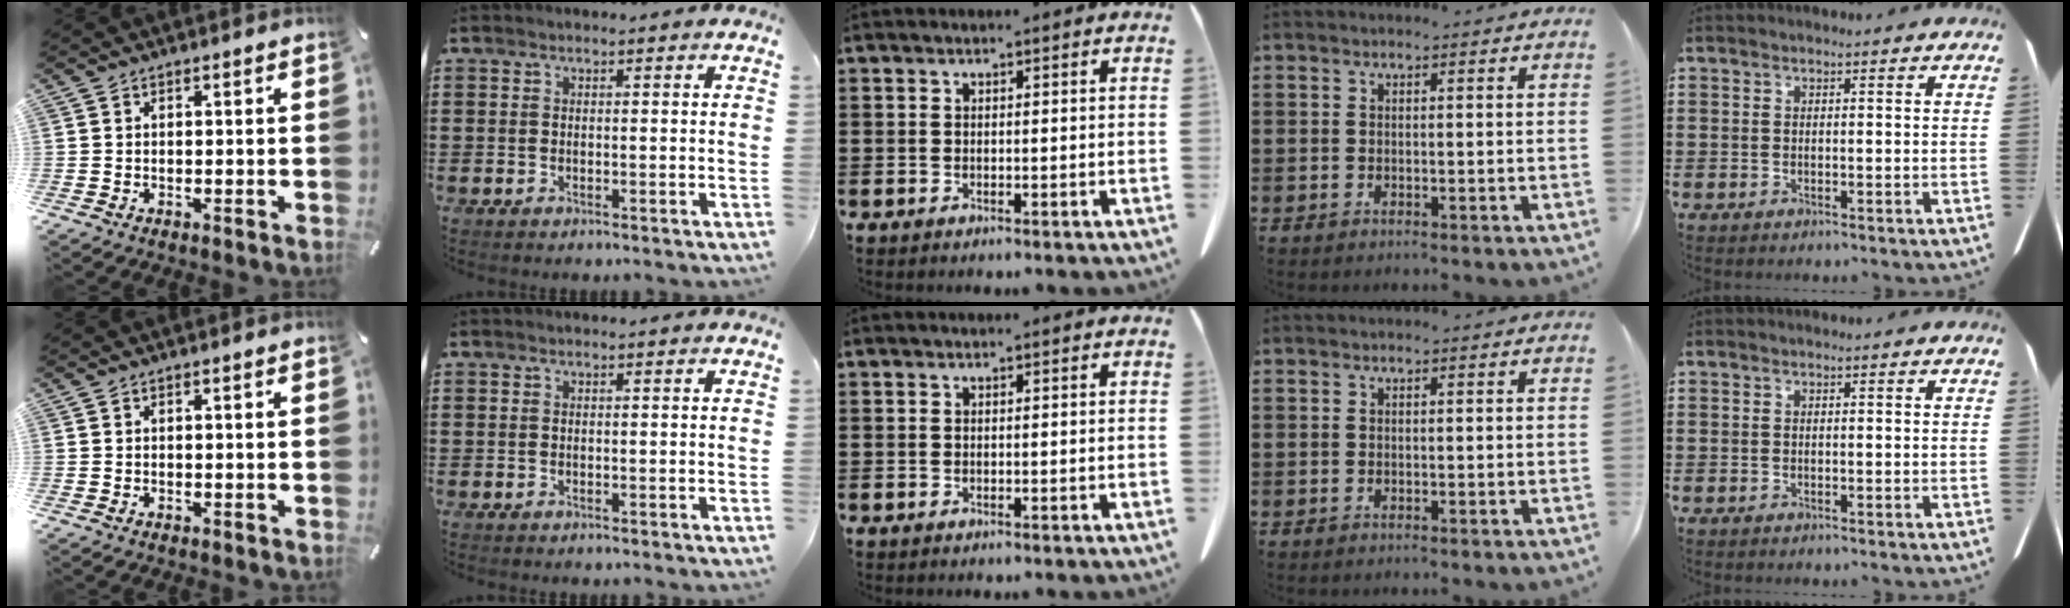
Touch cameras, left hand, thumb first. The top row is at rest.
{}